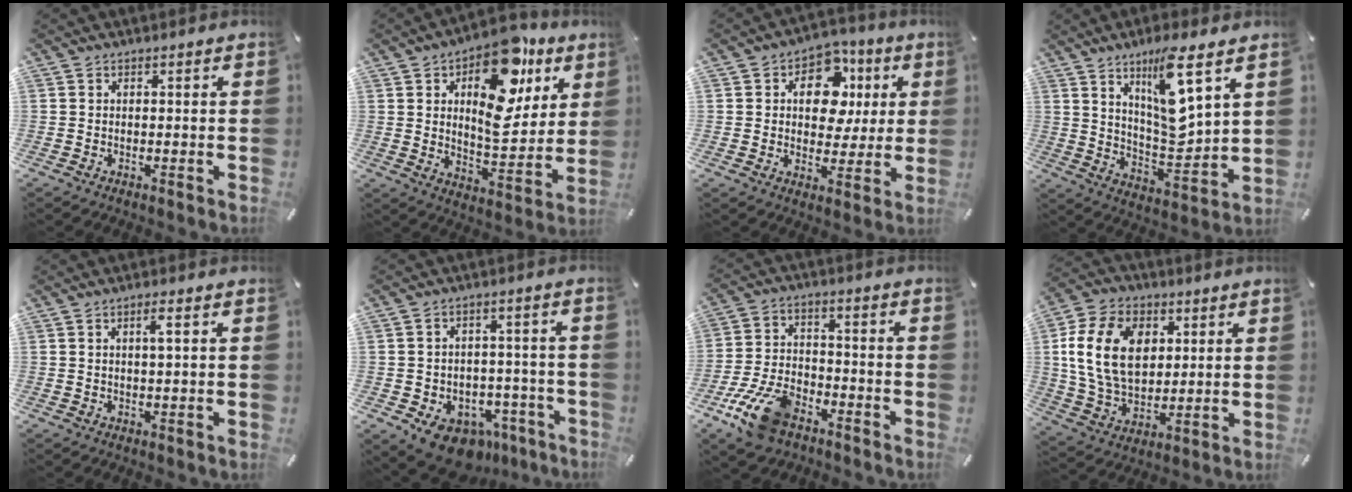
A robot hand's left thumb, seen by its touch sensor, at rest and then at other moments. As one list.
[{"total": 18.9, "force": [8.4, 10.6, 13.2], "torque": [-0.166, -0.047, 0.140]}, {"total": 11.7, "force": [3.1, 8.7, 7.1], "torque": [-0.102, -0.004, 0.056]}, {"total": 13.5, "force": [8.1, 3.6, 10.2], "torque": [-0.167, -0.045, 0.135]}, {"total": 2.6, "force": [0.8, 0.3, 2.5], "torque": [-0.051, 0.003, 0.011]}, {"total": 9.2, "force": [-6.0, 6.0, 3.7], "torque": [-0.046, 0.040, -0.095]}, {"total": 13.0, "force": [-8.0, 6.9, 7.6], "torque": [-0.148, 0.042, -0.143]}, {"total": 15.8, "force": [3.2, 11.6, 10.2], "torque": [-0.213, 0.012, 0.058]}]